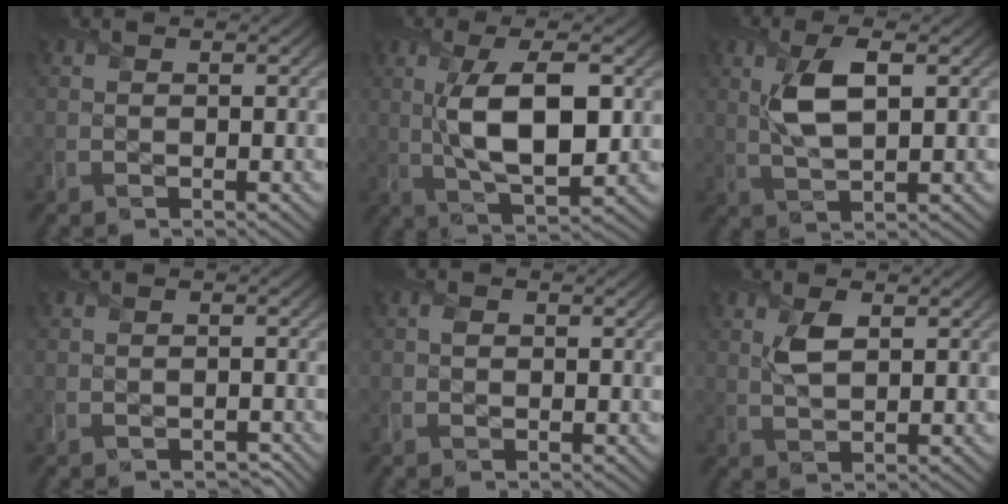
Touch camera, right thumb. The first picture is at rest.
{"total": 10.7, "force": [0.8, 4.1, 9.8], "torque": [-0.178, -0.003, 0.017]}
{"total": 6.1, "force": [1.5, 2.3, 5.4], "torque": [-0.114, 0.002, 0.031]}
{"total": 1.2, "force": [-1.0, 0.7, 0.3], "torque": [-0.005, -0.009, -0.016]}
{"total": 0.6, "force": [0.1, 0.6, 0.2], "torque": [0.000, -0.002, 0.001]}
{"total": 3.2, "force": [1.1, 1.4, 2.6], "torque": [-0.059, -0.001, 0.025]}